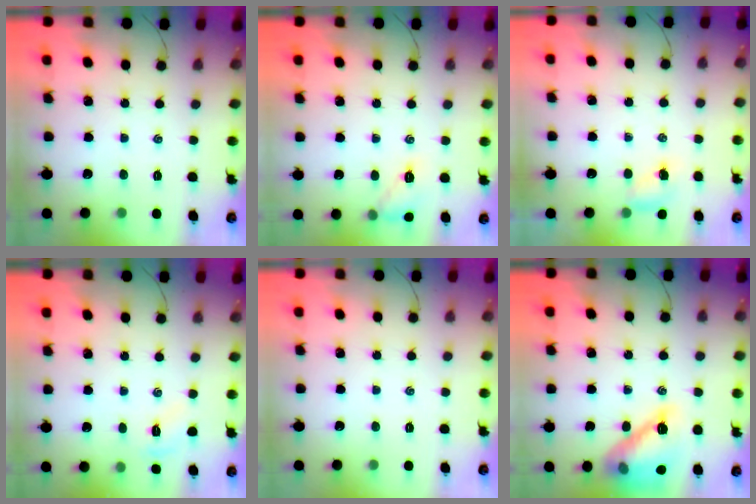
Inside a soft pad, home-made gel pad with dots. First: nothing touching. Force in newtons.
{"total": 9.2, "press": 9.0, "slide": 1.5}
{"total": 4.0, "press": 4.0, "slide": 0.7}
{"total": 4.7, "press": 4.5, "slide": 1.2}
{"total": 0.0}
{"total": 14.2, "press": 14.2, "slide": 0.7}